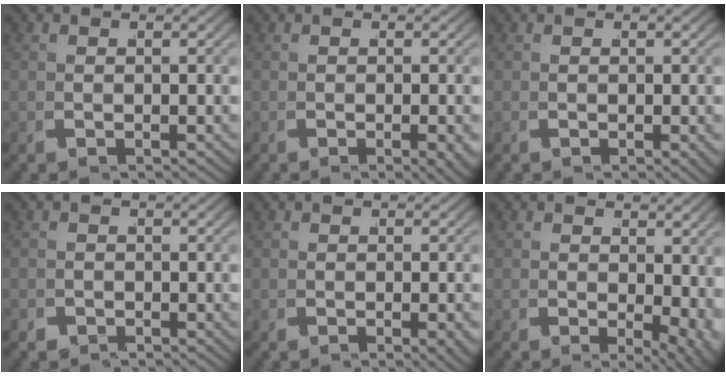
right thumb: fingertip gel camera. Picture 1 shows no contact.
{"total": 2.2, "force": [-0.8, 0.5, 1.9], "torque": [-0.020, 0.000, -0.012]}
{"total": 0.9, "force": [-0.3, 0.3, 0.8], "torque": [-0.012, -0.003, -0.002]}
{"total": 0.9, "force": [-0.8, 0.4, -0.1], "torque": [0.007, -0.005, -0.015]}
{"total": 1.6, "force": [-0.6, 0.4, 1.5], "torque": [-0.016, -0.001, -0.008]}
{"total": 3.9, "force": [0.3, 2.1, 3.3], "torque": [-0.037, -0.016, 0.011]}